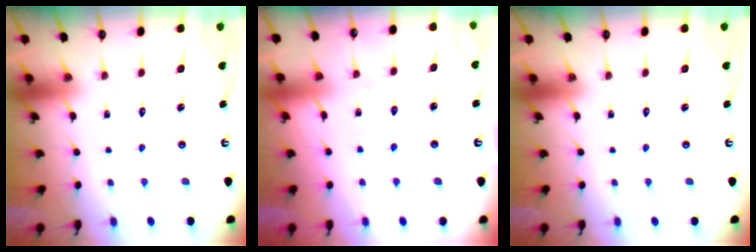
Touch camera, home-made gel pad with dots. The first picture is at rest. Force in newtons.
{"total": 2.3, "press": 2.3, "slide": 0.3}
{"total": 0.0}